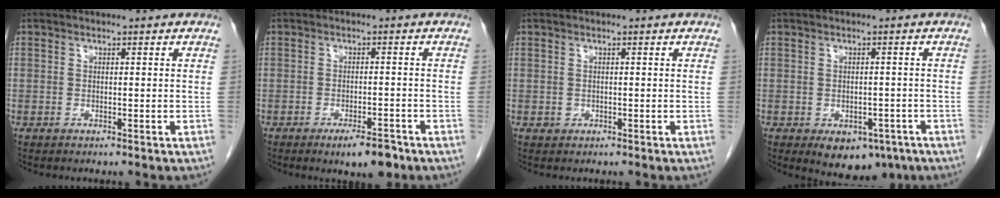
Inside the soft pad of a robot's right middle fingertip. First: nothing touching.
{"total": 5.1, "force": [-3.4, 1.3, 3.5], "torque": [-0.053, -0.004, -0.046]}
{"total": 0.7, "force": [-0.2, 0.7, 0.1], "torque": [-0.002, 0.003, -0.001]}
{"total": 7.9, "force": [-4.7, 4.8, 4.2], "torque": [-0.037, 0.006, -0.057]}